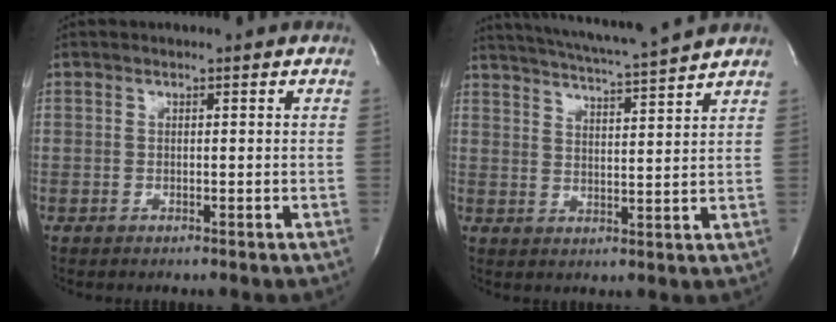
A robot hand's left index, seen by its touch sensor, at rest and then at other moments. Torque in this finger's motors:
{"motor_torque": [0.09, -0.20, 0.34, 0.10]}